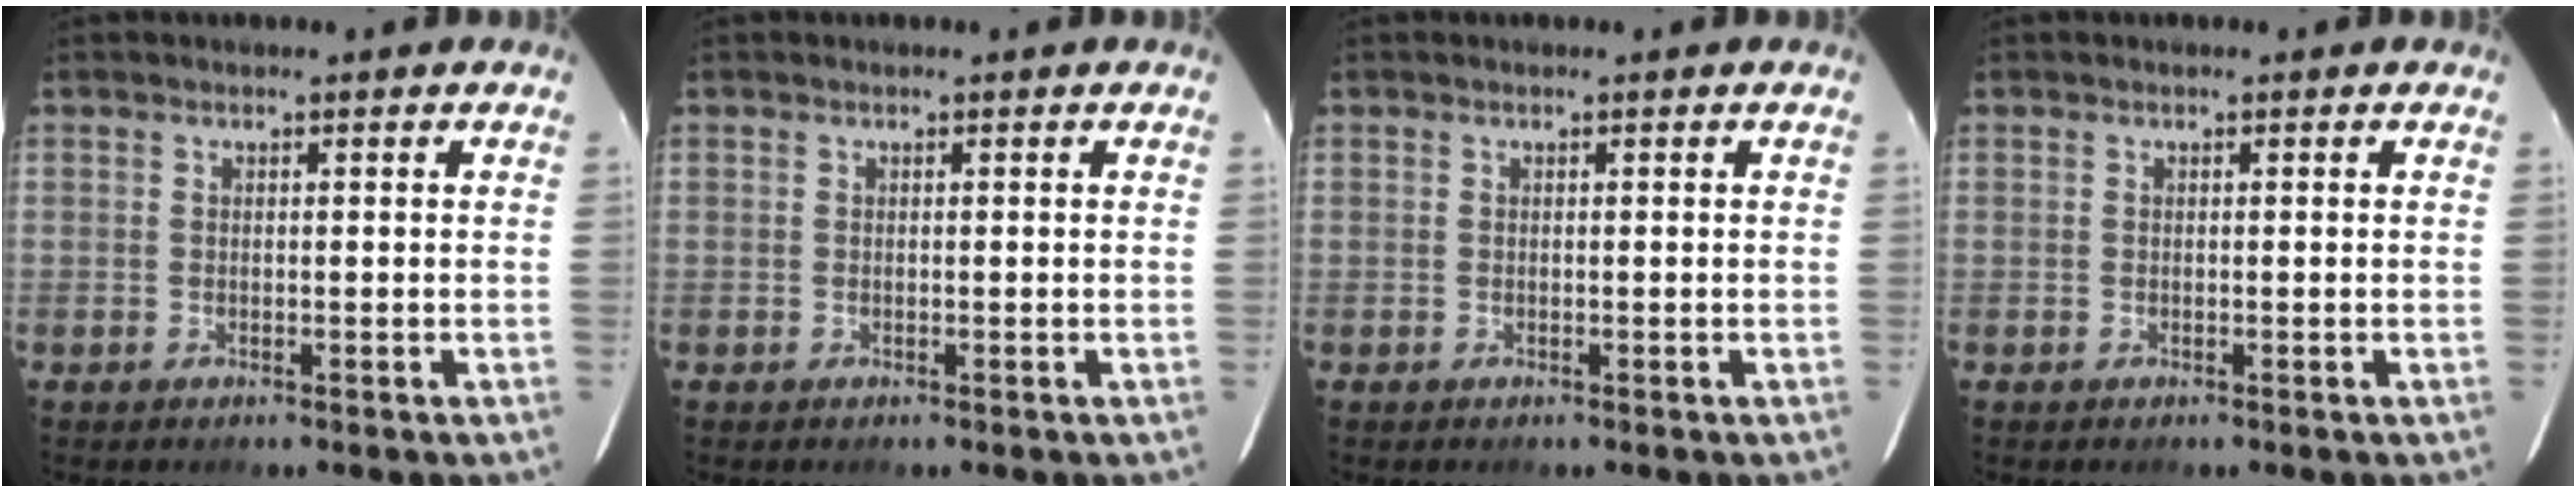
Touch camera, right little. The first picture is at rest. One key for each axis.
{"total": 0.0}
{"total": 0.0}
{"total": 0.0}